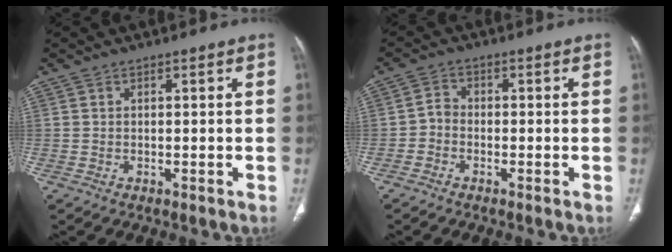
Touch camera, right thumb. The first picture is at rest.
{"total": 2.5, "force": [-1.2, 1.9, 1.0], "torque": [-0.009, 0.013, -0.032]}